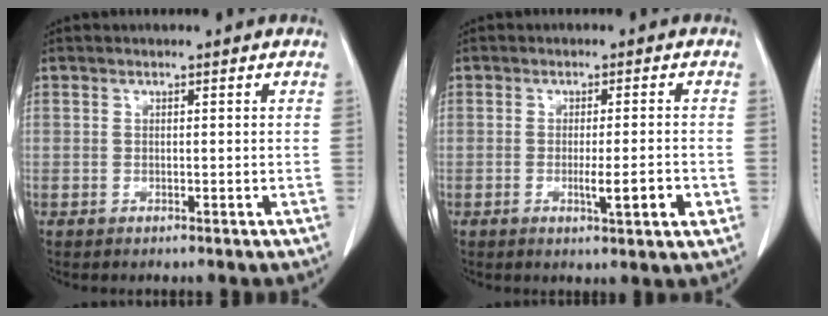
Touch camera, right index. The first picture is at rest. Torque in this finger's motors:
{"motor_torque": [0.57, -0.24, 0.35, 0.05]}